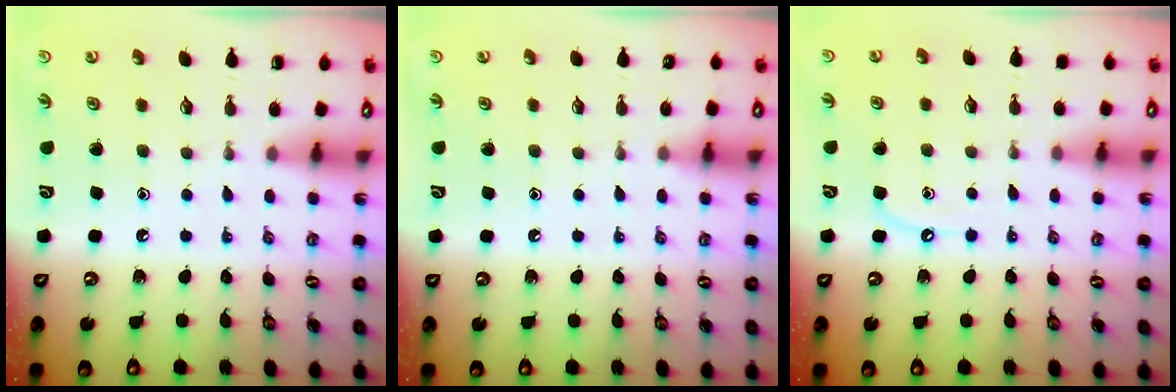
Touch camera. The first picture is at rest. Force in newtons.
{"total": 3.9, "press": 3.9, "slide": 0.5}
{"total": 5.9, "press": 5.8, "slide": 0.7}